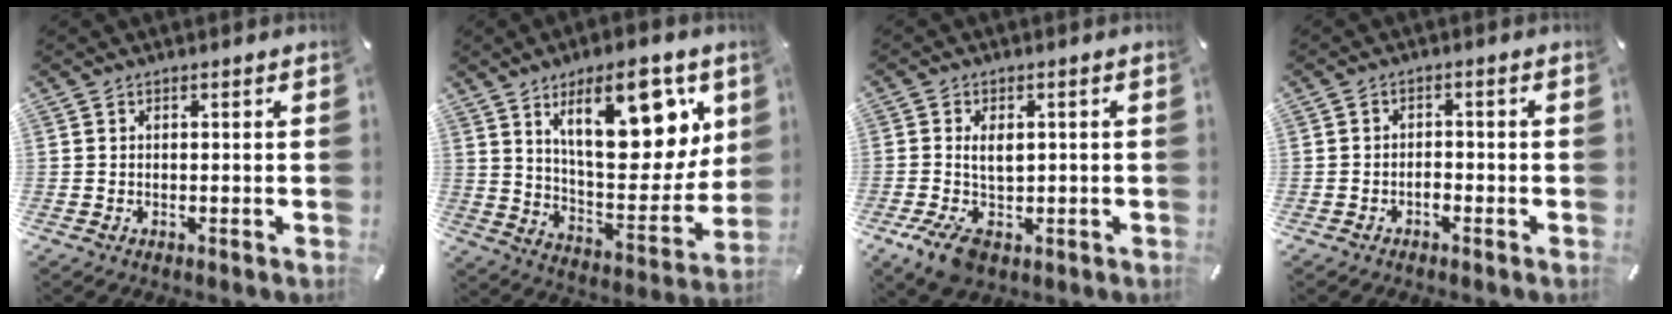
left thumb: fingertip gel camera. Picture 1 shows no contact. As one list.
[{"total": 21.6, "force": [10.8, 9.2, 16.3], "torque": [-0.225, -0.054, 0.170]}, {"total": 8.0, "force": [-0.4, 5.6, 5.7], "torque": [-0.097, -0.001, -0.008]}, {"total": 1.7, "force": [-1.0, 1.1, 0.8], "torque": [-0.018, 0.007, -0.022]}]